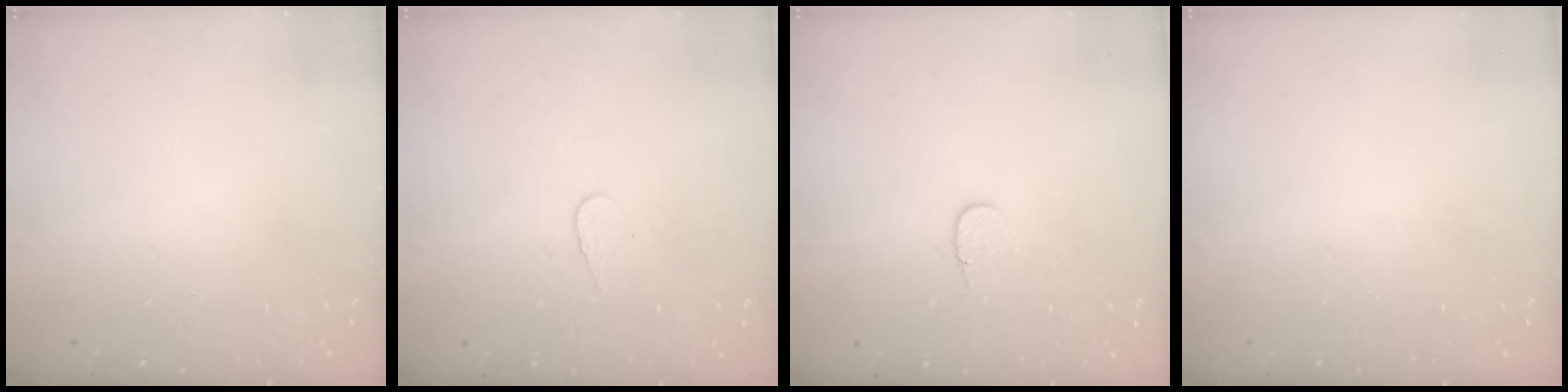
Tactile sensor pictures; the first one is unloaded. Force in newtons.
{"total": 3.6, "press": 3.6, "slide": 0.3}
{"total": 6.1, "press": 6.0, "slide": 0.5}
{"total": 0.6, "press": 0.6, "slide": 0.2}